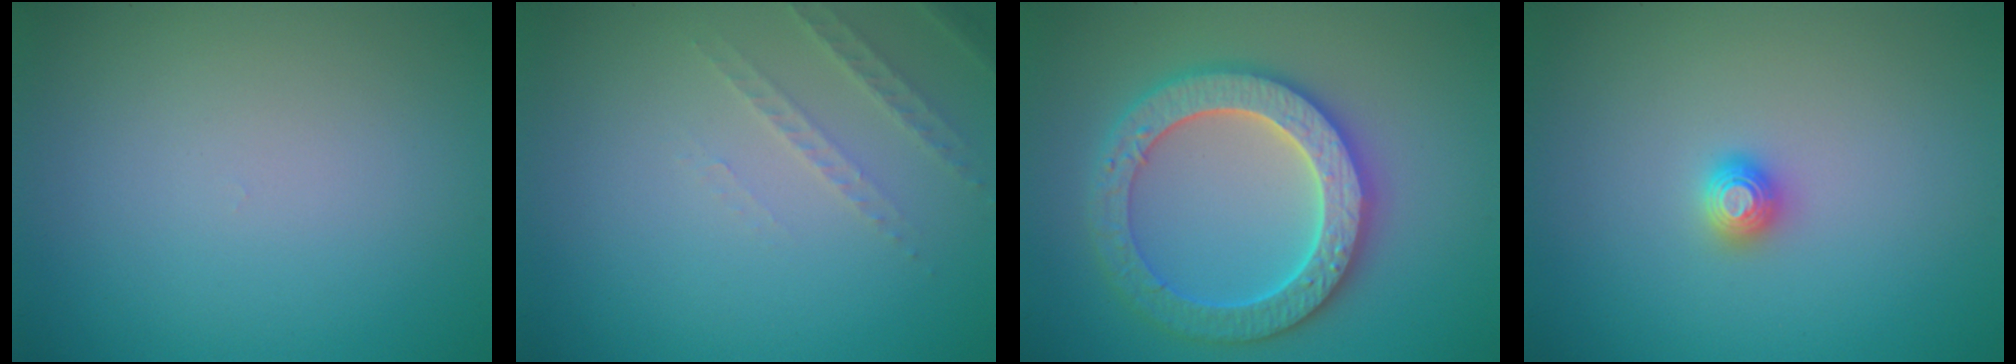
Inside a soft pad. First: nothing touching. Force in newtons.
{"total": 1.9, "press": 1.8, "slide": 0.6}
{"total": 6.4, "press": 6.2, "slide": 1.3}
{"total": 1.2, "press": 1.2, "slide": 0.1}